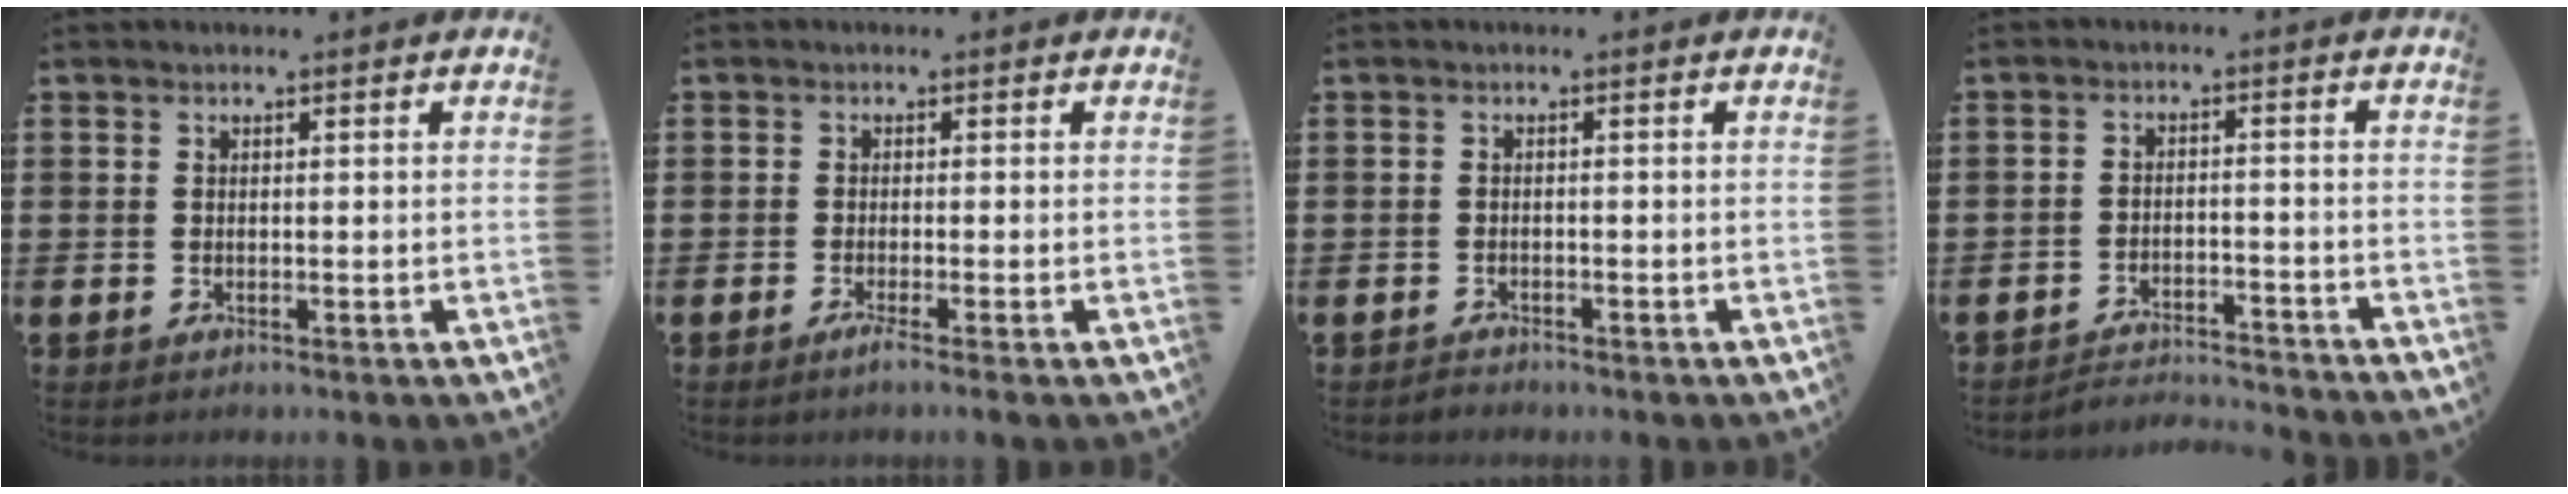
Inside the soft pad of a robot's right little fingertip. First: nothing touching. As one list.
[{"total": 1.1, "force": [-0.6, 0.0, 1.0], "torque": [-0.016, -0.003, -0.011]}, {"total": 0.8, "force": [-0.8, 0.1, -0.1], "torque": [-0.001, 0.001, -0.018]}, {"total": 2.9, "force": [-2.9, 0.0, -0.1], "torque": [-0.005, 0.002, -0.064]}]